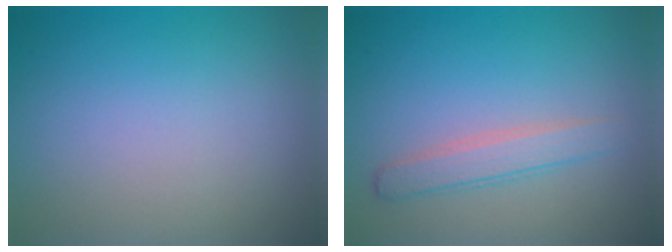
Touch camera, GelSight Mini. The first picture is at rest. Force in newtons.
{"total": 2.2, "press": 2.2, "slide": 0.1}